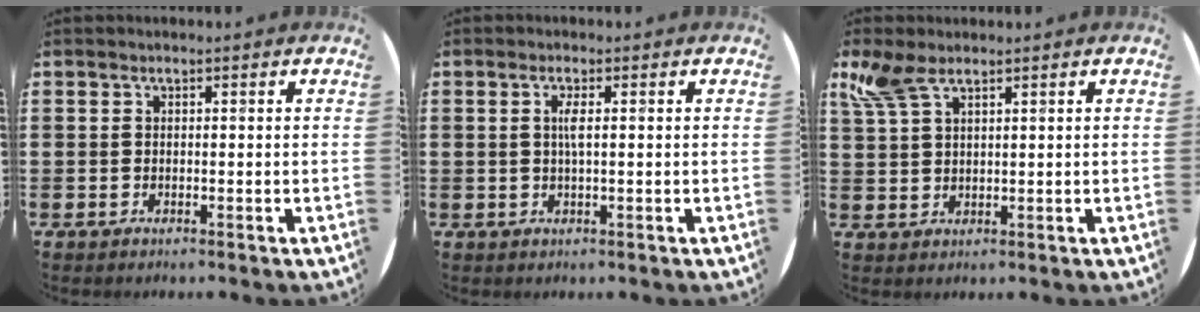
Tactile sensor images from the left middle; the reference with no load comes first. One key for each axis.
{"total": 1.5, "fx": 0.3, "fy": 0.1, "fz": 1.5, "tx": -0.030, "ty": 0.001, "tz": 0.004}
{"total": 4.0, "fx": 2.8, "fy": 1.4, "fz": 2.5, "tx": -0.058, "ty": 0.001, "tz": 0.053}